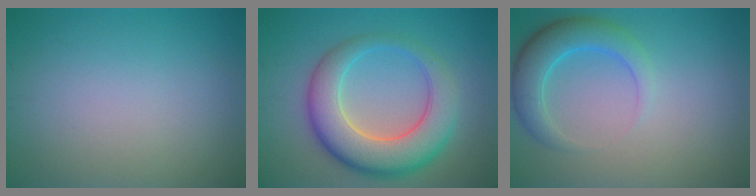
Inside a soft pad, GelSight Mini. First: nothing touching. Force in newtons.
{"total": 8.4, "press": 8.4, "slide": 0.3}
{"total": 4.2, "press": 4.2, "slide": 0.2}